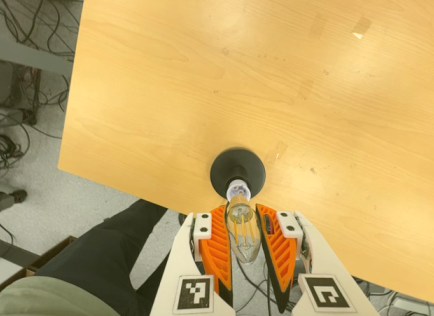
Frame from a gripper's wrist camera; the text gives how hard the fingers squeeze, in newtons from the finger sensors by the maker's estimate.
{"total": 18.7, "left": 19.2, "right": 18.1}